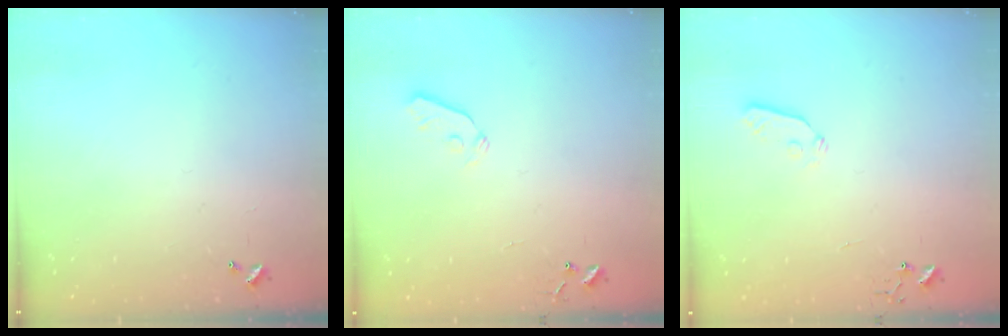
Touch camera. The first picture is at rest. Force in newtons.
{"total": 3.7, "press": 3.6, "slide": 0.7}
{"total": 4.2, "press": 4.2, "slide": 0.5}